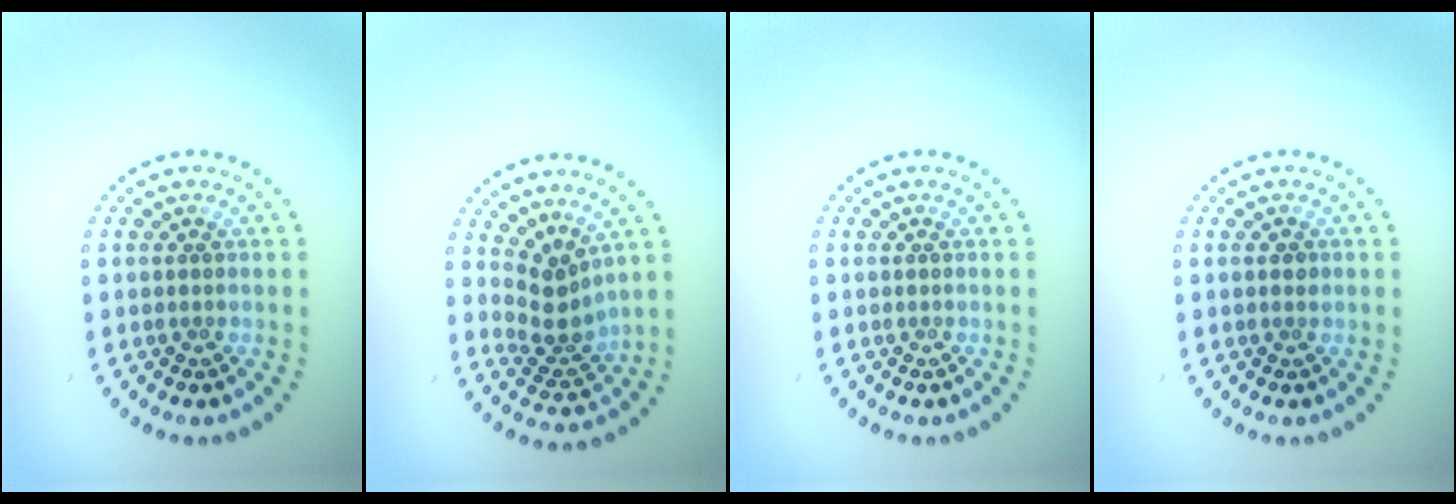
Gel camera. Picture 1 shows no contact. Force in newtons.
{"total": 2.9, "press": 2.0, "slide": 2.2}
{"total": 0.0}
{"total": 0.7, "press": 0.7, "slide": 0.0}